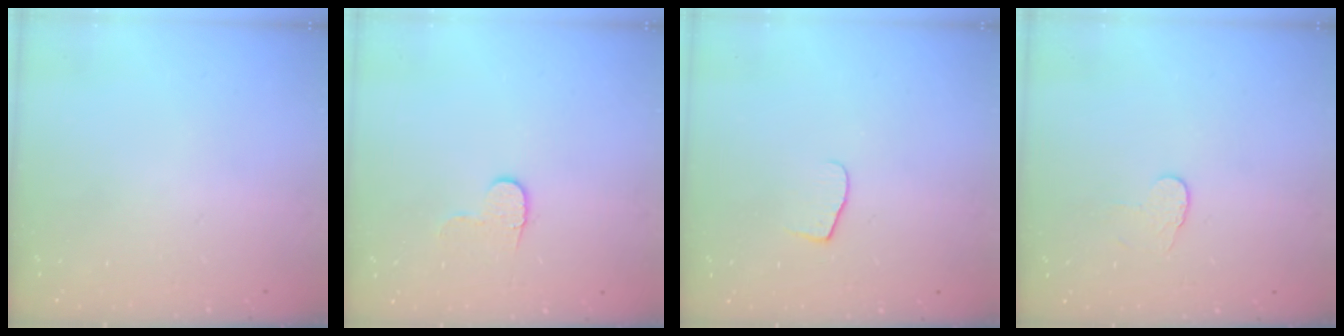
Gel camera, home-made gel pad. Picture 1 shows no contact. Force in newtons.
{"total": 4.9, "press": 4.9, "slide": 0.5}
{"total": 6.6, "press": 6.6, "slide": 0.5}
{"total": 3.7, "press": 3.7, "slide": 0.3}